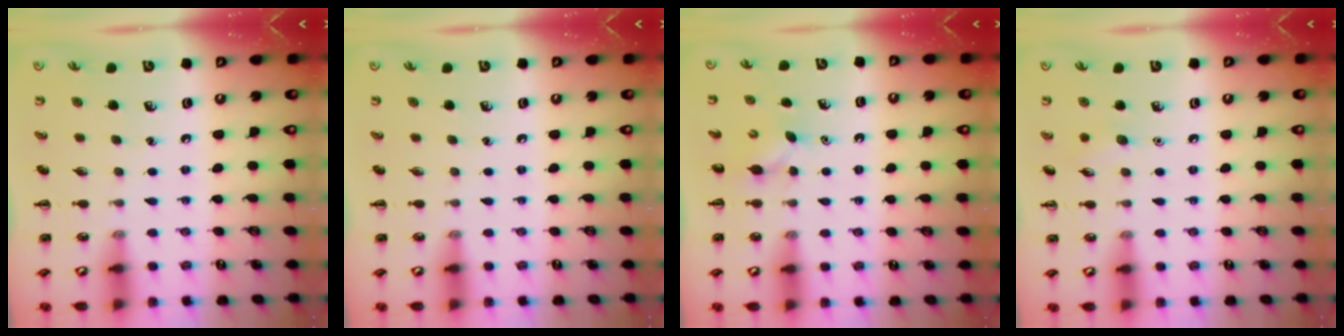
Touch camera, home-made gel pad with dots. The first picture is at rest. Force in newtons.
{"total": 0.0}
{"total": 3.3, "press": 3.2, "slide": 0.9}
{"total": 5.3, "press": 5.0, "slide": 1.5}